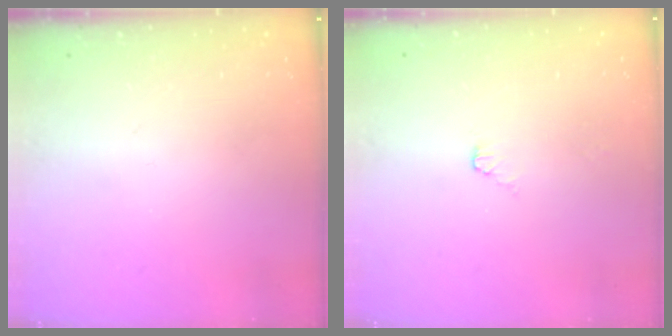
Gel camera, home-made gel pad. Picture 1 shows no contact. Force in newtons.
{"total": 2.5, "press": 2.5, "slide": 0.3}